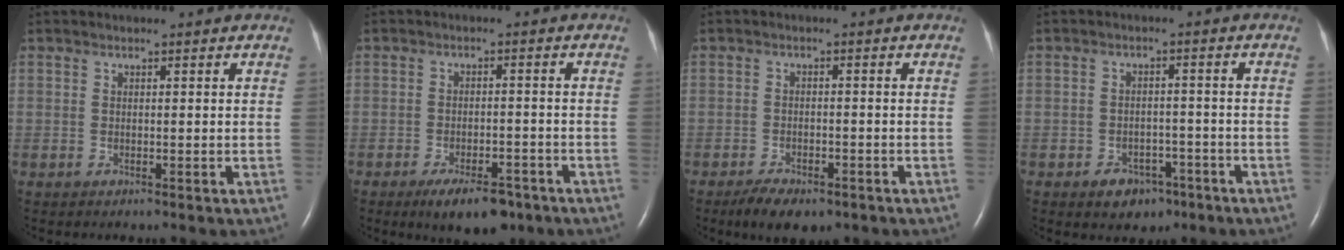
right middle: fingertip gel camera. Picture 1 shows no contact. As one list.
[{"total": 7.5, "force": [-5.2, 2.8, 4.6], "torque": [-0.072, -0.005, -0.078]}, {"total": 5.9, "force": [-4.3, 2.4, 3.3], "torque": [-0.053, -0.005, -0.064]}, {"total": 4.9, "force": [-2.9, 3.4, 1.9], "torque": [-0.027, 0.009, -0.032]}]